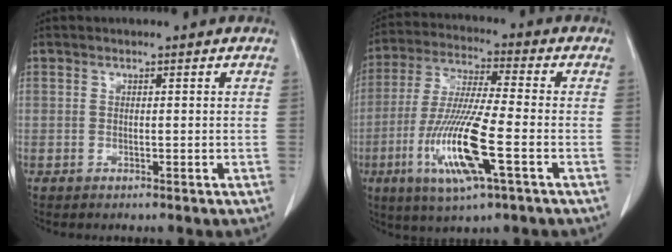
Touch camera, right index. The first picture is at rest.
{"total": 14.4, "force": [-4.7, 1.0, 13.6], "torque": [-0.280, -0.021, -0.089]}